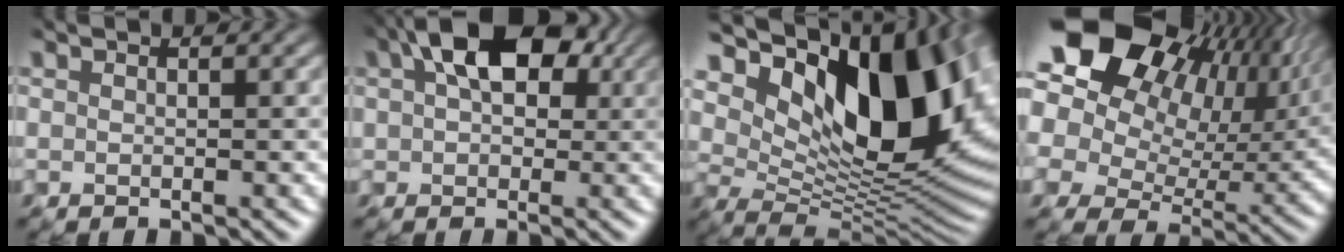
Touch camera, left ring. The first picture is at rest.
{"total": 8.3, "force": [3.3, 4.9, 5.8], "torque": [-0.087, 0.024, 0.032]}
{"total": 15.9, "force": [5.9, 8.3, 12.2], "torque": [-0.175, -0.002, 0.108]}
{"total": 19.5, "force": [9.7, 12.7, 11.1], "torque": [-0.225, 0.056, 0.166]}